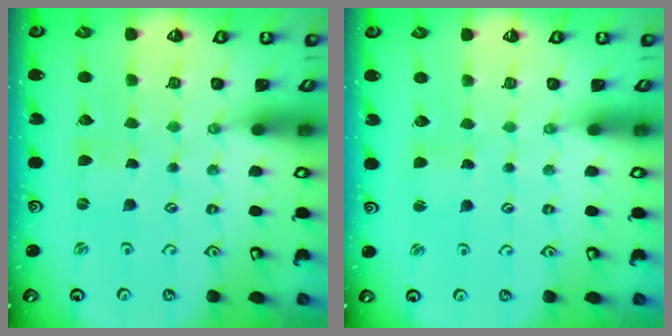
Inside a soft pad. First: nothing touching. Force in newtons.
{"total": 1.3, "press": 1.3, "slide": 0.3}